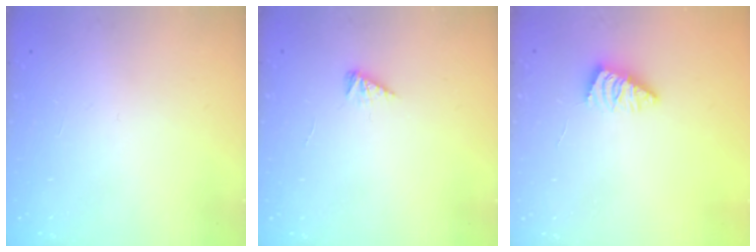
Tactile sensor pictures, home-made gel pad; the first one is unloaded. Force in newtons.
{"total": 2.3, "press": 2.3, "slide": 0.4}
{"total": 2.9, "press": 2.8, "slide": 0.6}